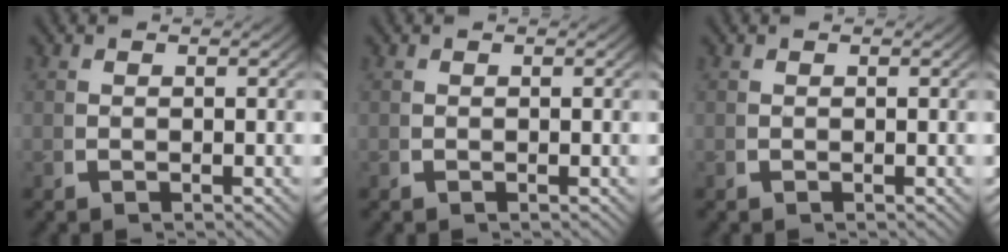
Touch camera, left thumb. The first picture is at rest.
{"total": 0.0}
{"total": 0.0}